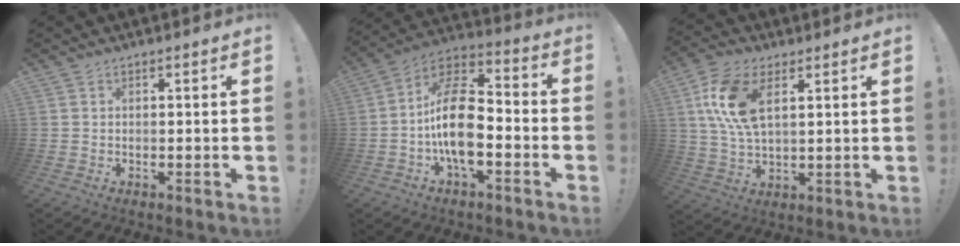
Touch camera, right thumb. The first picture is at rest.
{"total": 17.1, "force": [-3.8, 8.7, 14.2], "torque": [-0.271, 0.025, -0.063]}
{"total": 13.0, "force": [4.5, 6.9, 10.1], "torque": [-0.219, -0.008, 0.083]}